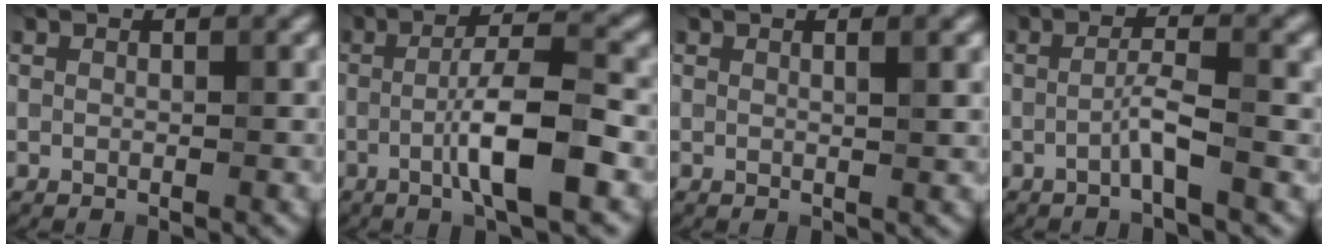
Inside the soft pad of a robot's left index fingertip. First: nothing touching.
{"total": 6.2, "force": [-1.8, 0.6, 5.9], "torque": [-0.105, 0.015, -0.038]}
{"total": 1.2, "force": [0.5, -0.1, 1.1], "torque": [-0.022, 0.003, 0.008]}
{"total": 2.4, "force": [-1.0, -0.3, 2.1], "torque": [-0.045, 0.014, -0.025]}